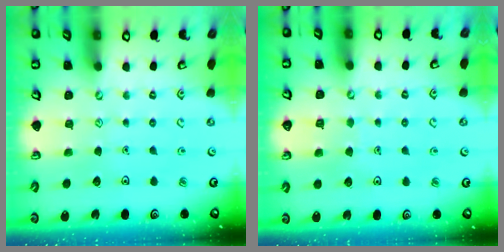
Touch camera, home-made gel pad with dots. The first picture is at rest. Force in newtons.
{"total": 3.5, "press": 3.5, "slide": 0.2}